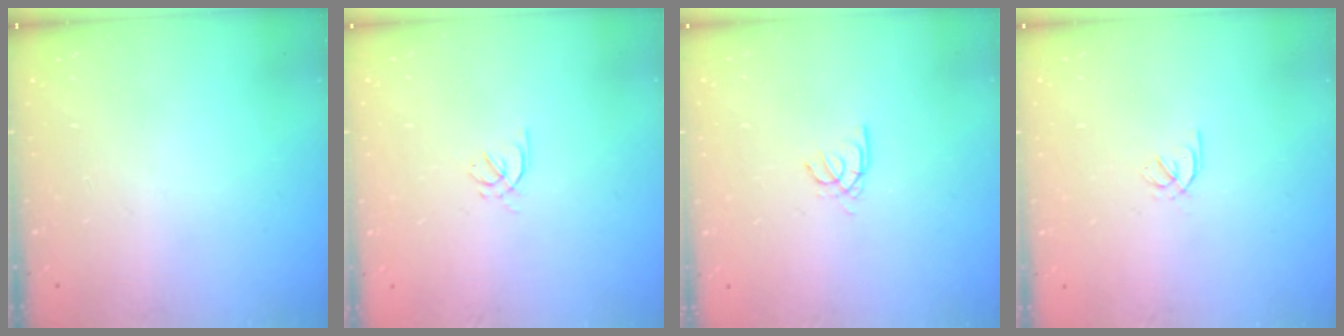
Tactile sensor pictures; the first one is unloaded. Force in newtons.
{"total": 2.2, "press": 2.1, "slide": 0.7}
{"total": 2.6, "press": 2.6, "slide": 0.4}
{"total": 1.5, "press": 1.4, "slide": 0.5}